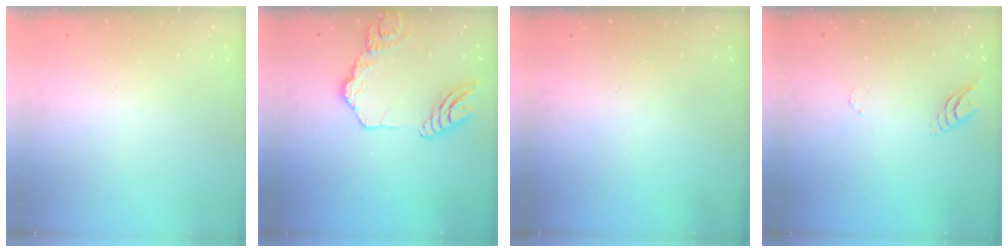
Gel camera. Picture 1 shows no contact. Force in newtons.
{"total": 13.8, "press": 13.7, "slide": 1.4}
{"total": 0.0}
{"total": 4.1, "press": 4.1, "slide": 0.4}